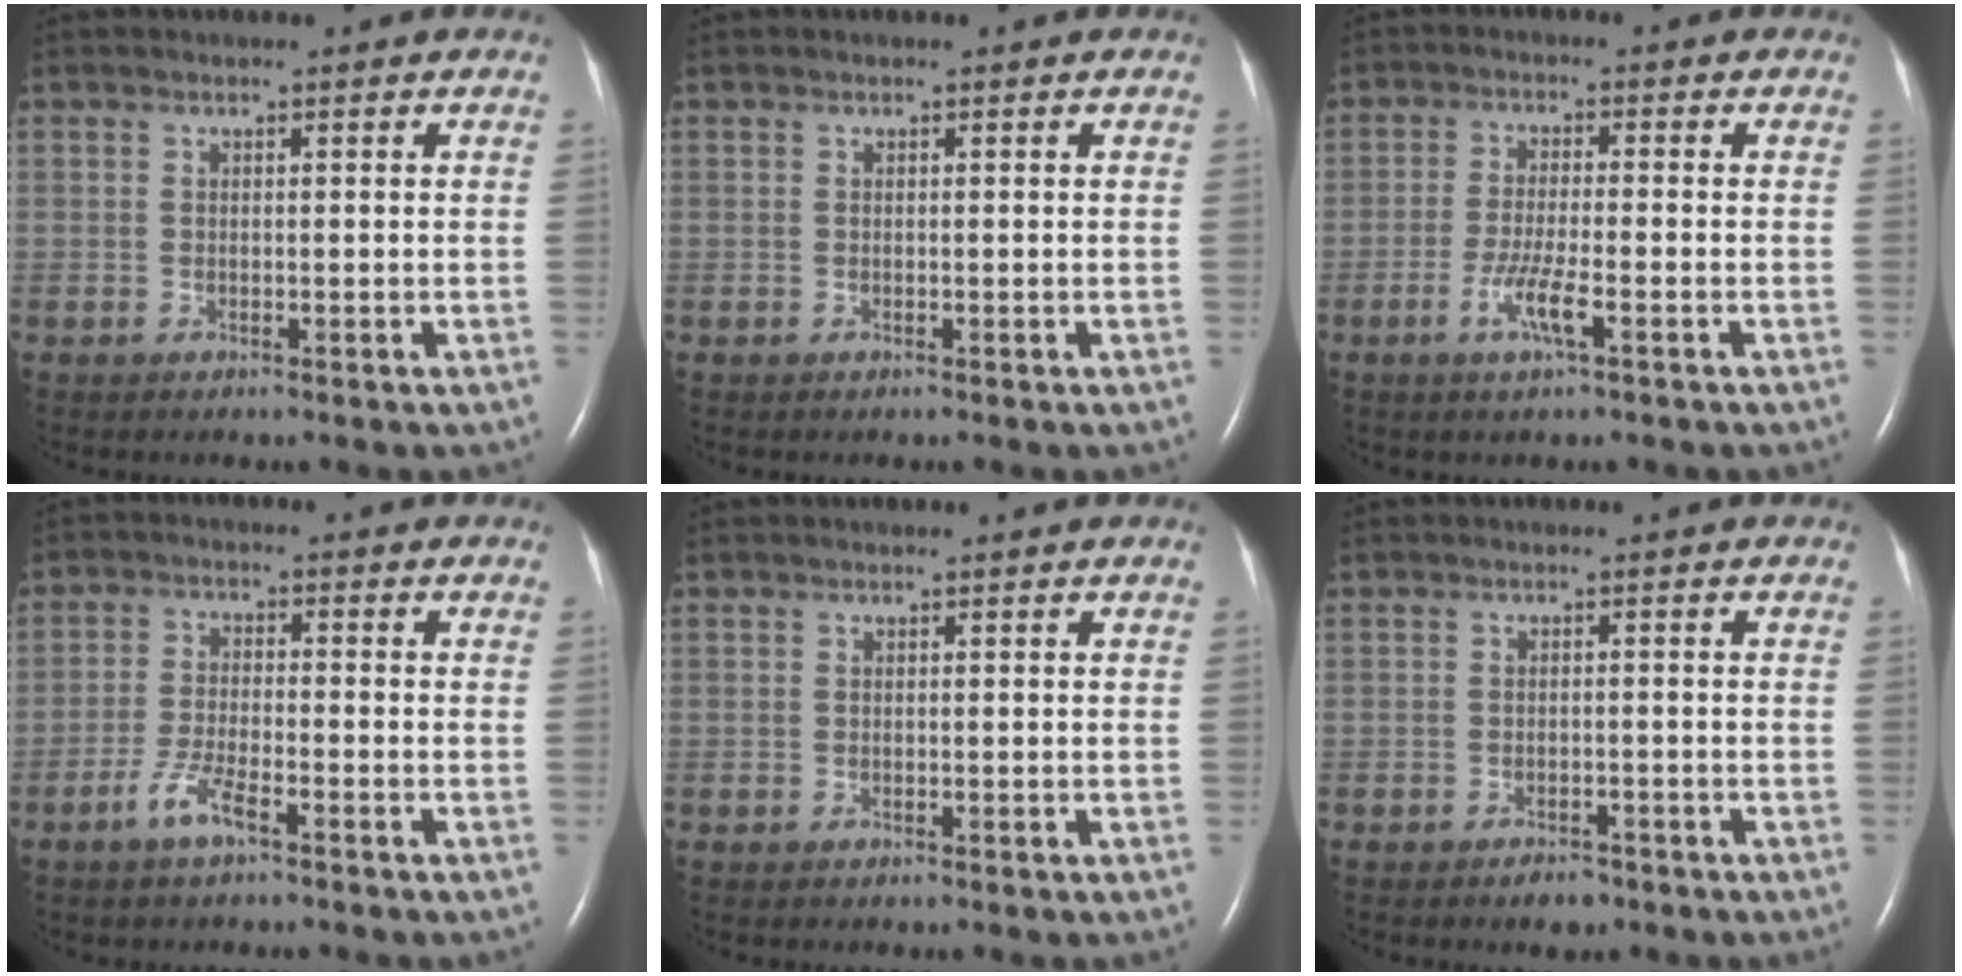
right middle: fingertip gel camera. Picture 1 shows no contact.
{"total": 0.0}
{"total": 4.8, "force": [-2.2, 0.3, 4.2], "torque": [-0.088, -0.007, -0.042]}
{"total": 4.4, "force": [-2.9, 0.7, 3.3], "torque": [-0.076, -0.003, -0.056]}
{"total": 0.0}
{"total": 2.3, "force": [-1.7, 1.0, 1.0], "torque": [-0.022, 0.000, -0.020]}